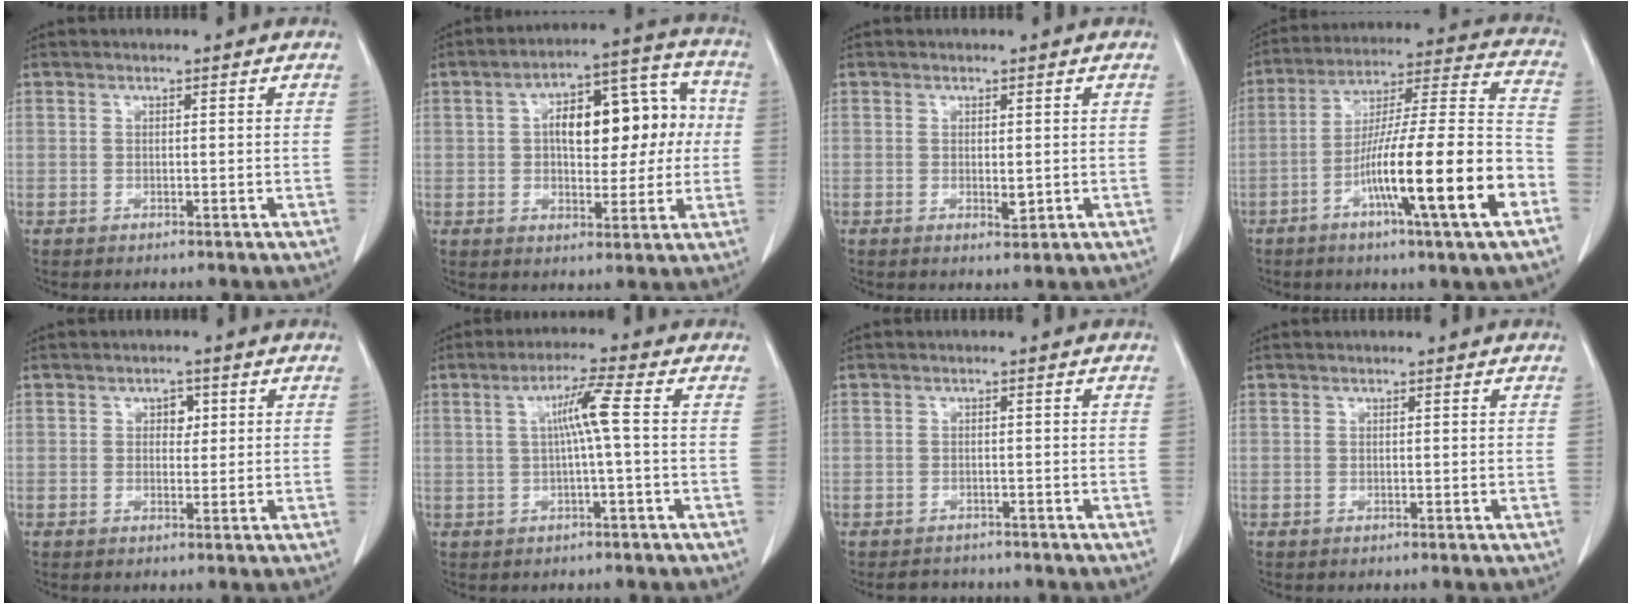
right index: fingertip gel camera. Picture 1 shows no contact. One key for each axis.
{"total": 14.3, "fx": 1.4, "fy": 6.5, "fz": 12.7, "tx": -0.180, "ty": 0.047, "tz": 0.026}
{"total": 1.6, "fx": -0.1, "fy": 0.7, "fz": 1.4, "tx": -0.021, "ty": -0.005, "tz": 0.003}
{"total": 20.0, "fx": -7.9, "fy": 0.3, "fz": 18.4, "tx": -0.287, "ty": -0.007, "tz": -0.131}
{"total": 2.0, "fx": 0.6, "fy": 1.4, "fz": 1.3, "tx": -0.013, "ty": 0.002, "tz": 0.007}
{"total": 5.0, "fx": 0.4, "fy": -0.8, "fz": 4.9, "tx": -0.089, "ty": 0.009, "tz": 0.009}
{"total": 2.9, "fx": -2.6, "fy": 1.3, "fz": 0.0, "tx": -0.003, "ty": 0.000, "tz": -0.038}
{"total": 0.0}